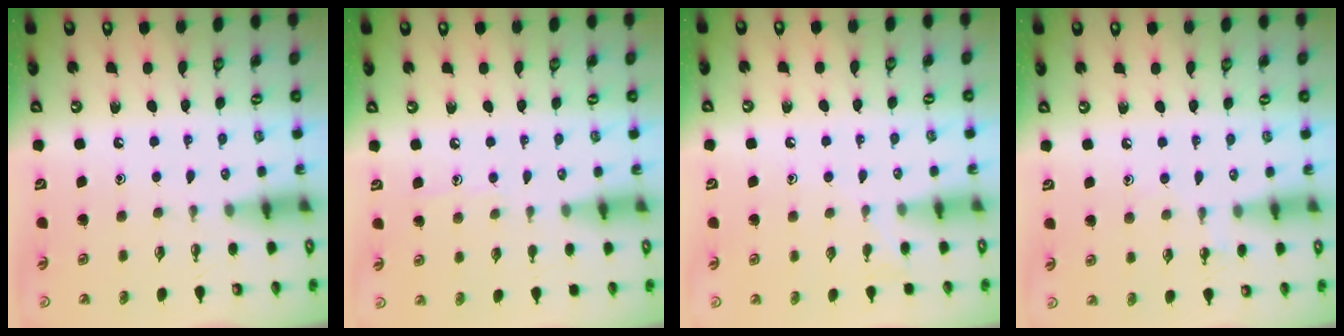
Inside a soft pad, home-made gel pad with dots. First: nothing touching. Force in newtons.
{"total": 3.9, "press": 3.9, "slide": 0.5}
{"total": 5.2, "press": 5.2, "slide": 0.5}
{"total": 4.8, "press": 4.8, "slide": 0.5}